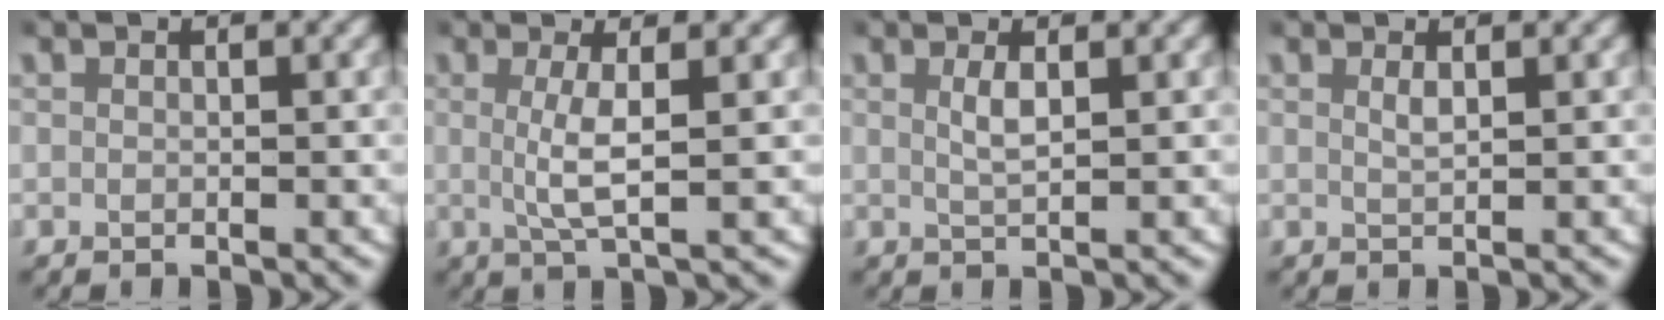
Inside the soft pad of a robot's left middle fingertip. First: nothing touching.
{"total": 3.5, "force": [0.6, 0.2, 3.5], "torque": [-0.068, -0.004, 0.013]}
{"total": 1.7, "force": [0.6, 0.1, 1.5], "torque": [-0.035, -0.004, 0.014]}
{"total": 1.0, "force": [0.6, 0.0, 0.9], "torque": [-0.020, -0.003, 0.013]}